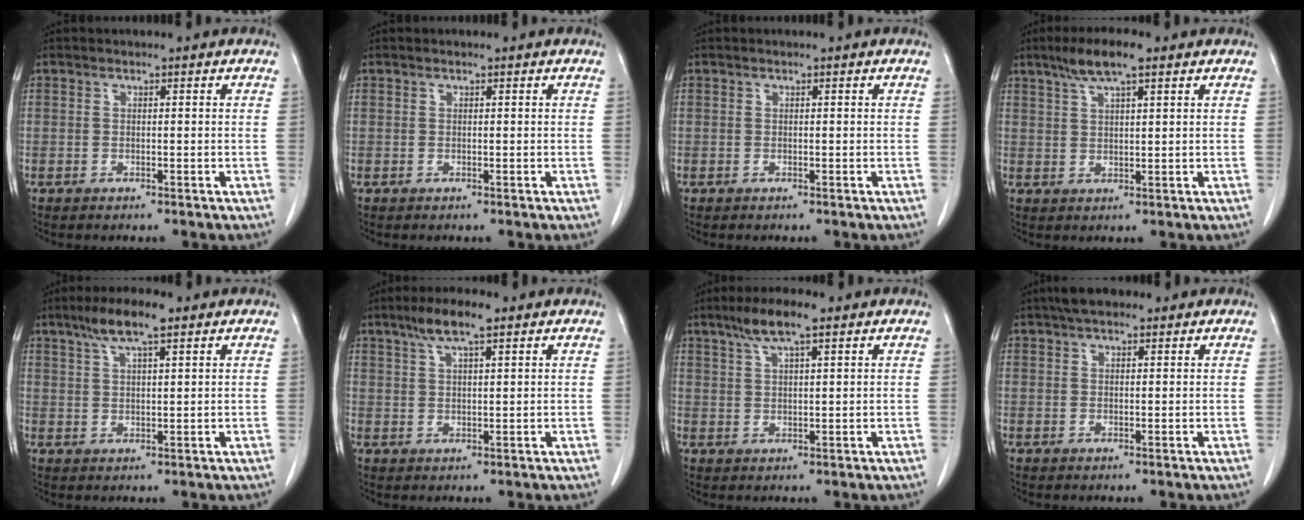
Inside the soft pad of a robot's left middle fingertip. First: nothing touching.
{"total": 0.0}
{"total": 0.0}
{"total": 6.1, "force": [4.1, 0.9, 4.5], "torque": [-0.090, 0.011, 0.074]}
{"total": 6.5, "force": [4.3, 1.0, 4.8], "torque": [-0.097, 0.011, 0.078]}
{"total": 5.9, "force": [3.9, 0.9, 4.3], "torque": [-0.088, 0.010, 0.070]}
{"total": 6.0, "force": [4.0, 0.8, 4.5], "torque": [-0.091, 0.010, 0.073]}
{"total": 4.3, "force": [3.2, 1.5, 2.4], "torque": [-0.046, 0.019, 0.054]}